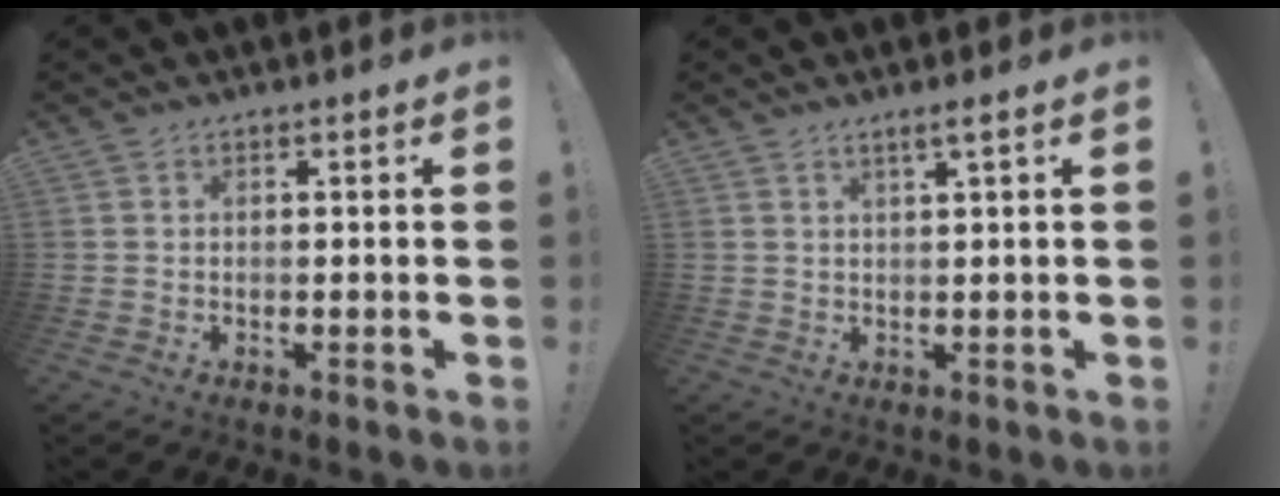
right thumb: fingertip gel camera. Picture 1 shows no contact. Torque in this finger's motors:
{"motor_torque": [-0.12, 0.03, 0.01, 0.16, 0.04]}